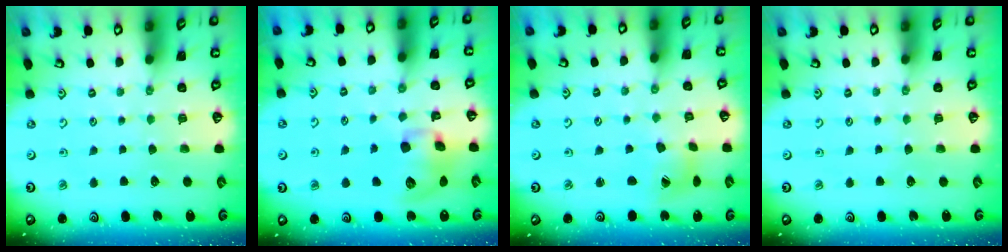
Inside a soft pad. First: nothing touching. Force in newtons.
{"total": 12.0, "press": 11.8, "slide": 2.0}
{"total": 6.1, "press": 6.0, "slide": 0.6}
{"total": 0.0}